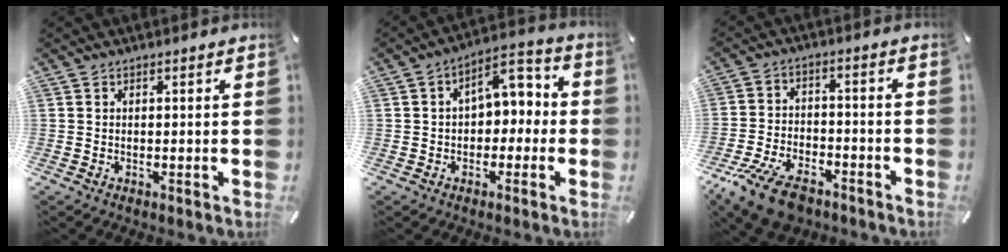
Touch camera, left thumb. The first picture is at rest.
{"total": 7.4, "force": [0.6, 6.0, 4.3], "torque": [-0.047, -0.002, 0.003]}
{"total": 11.8, "force": [-8.1, 5.5, 6.5], "torque": [-0.127, 0.043, -0.149]}